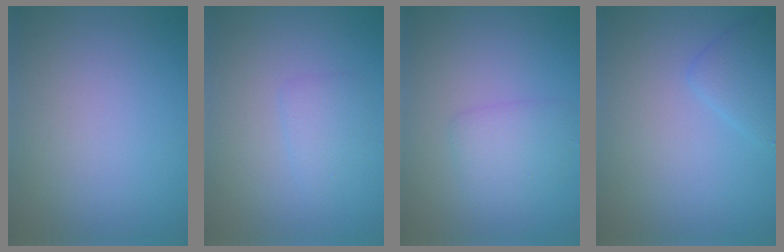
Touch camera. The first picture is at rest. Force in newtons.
{"total": 1.5, "press": 1.5, "slide": 0.1}
{"total": 2.3, "press": 2.3, "slide": 0.1}
{"total": 2.1, "press": 2.1, "slide": 0.0}